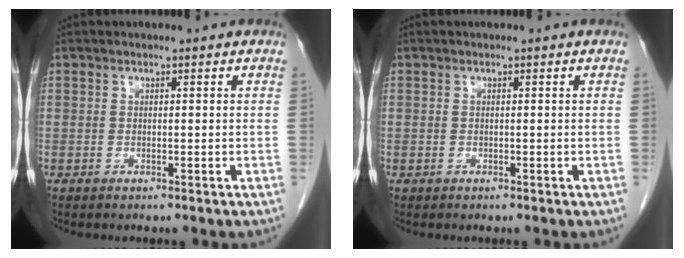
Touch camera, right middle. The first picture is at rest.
{"total": 0.0}